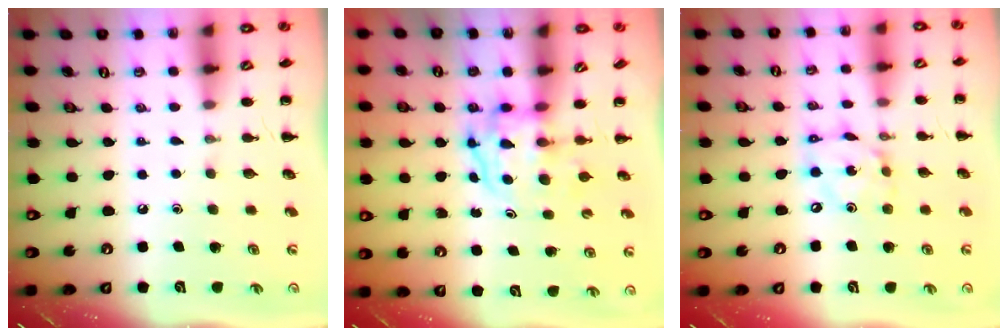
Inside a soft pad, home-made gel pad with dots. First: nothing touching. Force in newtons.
{"total": 3.9, "press": 3.8, "slide": 0.6}
{"total": 7.5, "press": 7.4, "slide": 1.5}